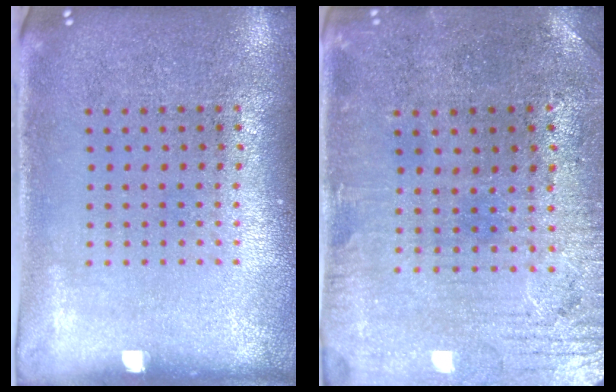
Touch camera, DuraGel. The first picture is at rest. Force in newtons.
{"total": 0.7, "press": 0.5, "slide": 0.5}